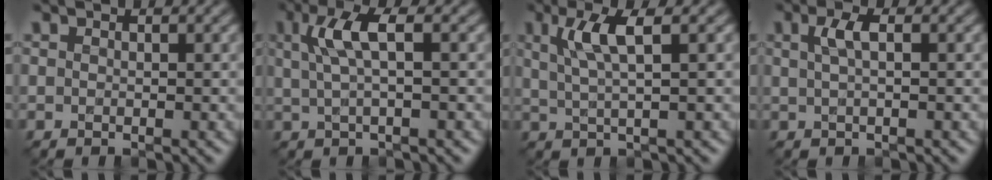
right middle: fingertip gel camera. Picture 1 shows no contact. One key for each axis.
{"total": 3.8, "fx": 1.0, "fy": 0.9, "fz": 3.5, "tx": -0.076, "ty": 0.001, "tz": 0.023}
{"total": 3.8, "fx": 1.3, "fy": 0.6, "fz": 3.6, "tx": -0.075, "ty": -0.006, "tz": 0.028}
{"total": 1.8, "fx": 0.5, "fy": 0.5, "fz": 1.7, "tx": -0.035, "ty": 0.002, "tz": 0.010}